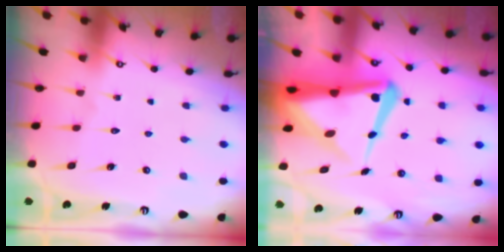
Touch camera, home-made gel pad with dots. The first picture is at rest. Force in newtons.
{"total": 13.7, "press": 13.6, "slide": 2.1}